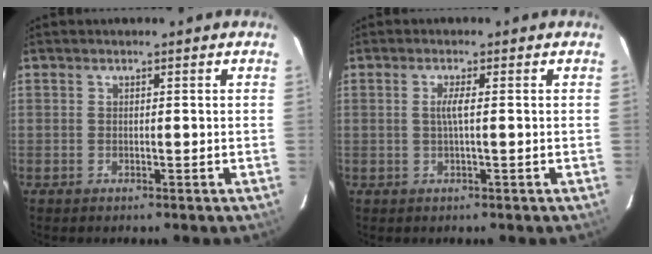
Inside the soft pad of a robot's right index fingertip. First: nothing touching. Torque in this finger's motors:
{"motor_torque": [0.43, 0.39, 0.21, 0.07]}